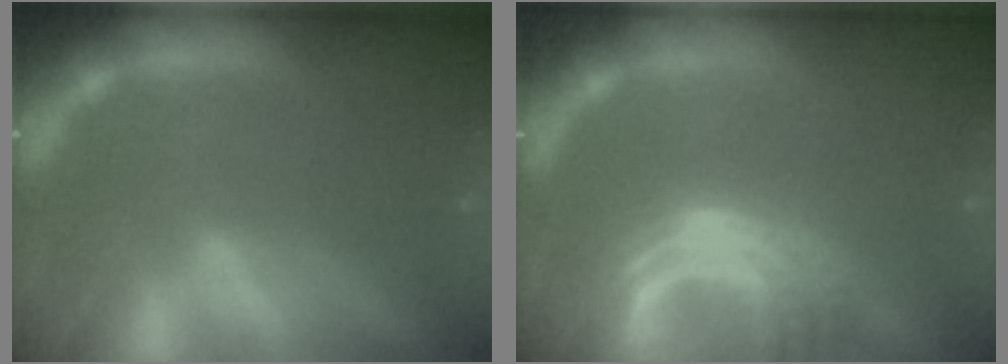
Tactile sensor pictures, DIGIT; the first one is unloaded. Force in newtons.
{"total": 8.5}